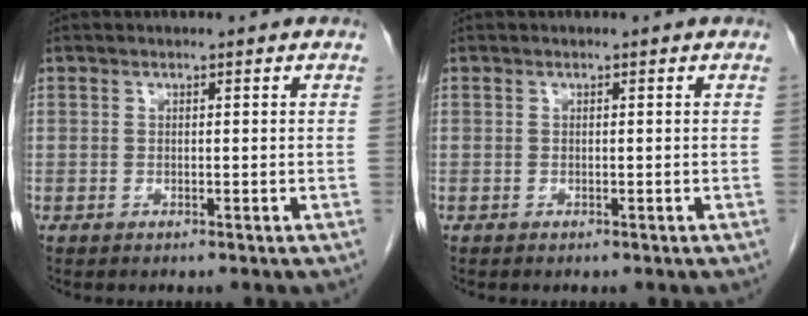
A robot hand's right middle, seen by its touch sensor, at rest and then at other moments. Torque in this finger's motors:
{"motor_torque": [-0.01, -0.15, 0.06, 0.01]}